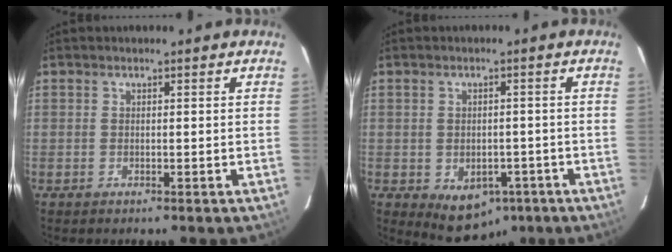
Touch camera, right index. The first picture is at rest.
{"total": 7.1, "force": [-3.4, 4.9, 3.9], "torque": [-0.054, 0.003, -0.037]}